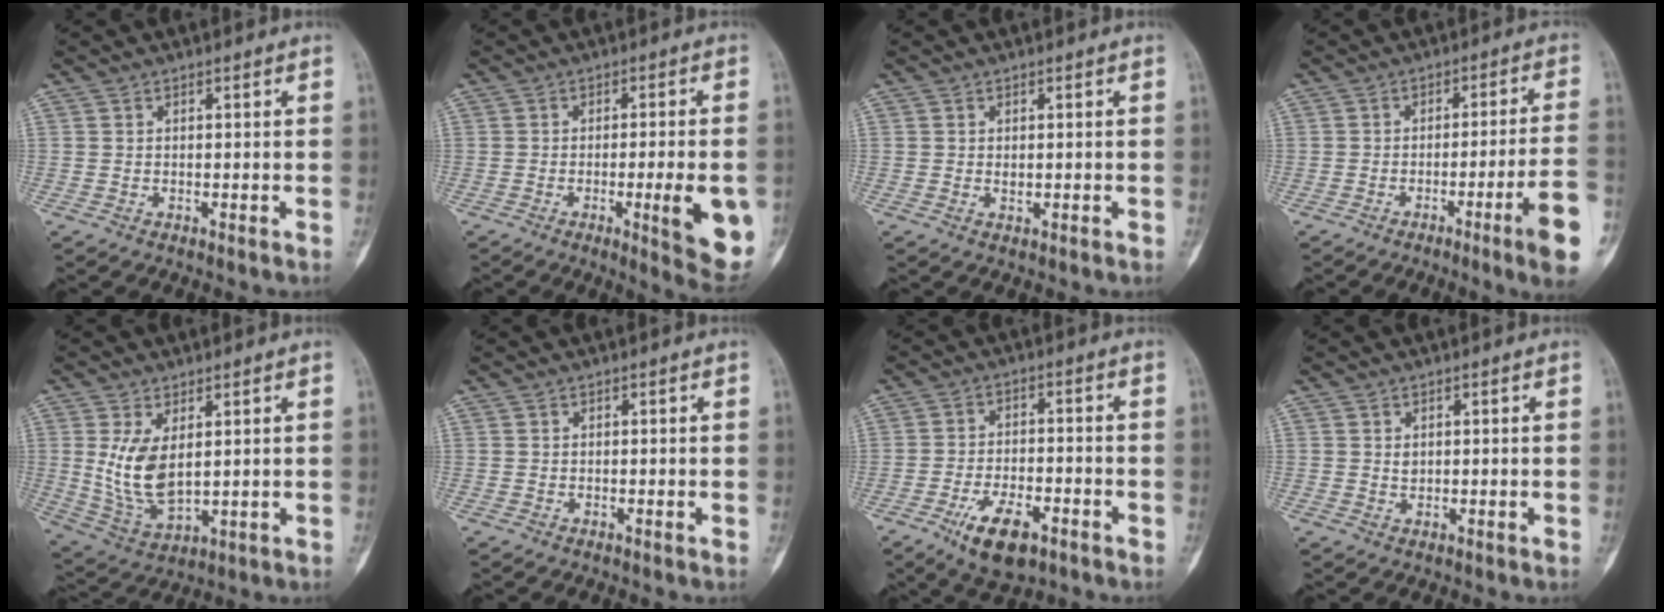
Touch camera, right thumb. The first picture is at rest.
{"total": 11.7, "force": [-3.2, 2.2, 11.1], "torque": [-0.136, -0.009, -0.038]}
{"total": 1.0, "force": [0.0, 0.6, 0.8], "torque": [-0.012, -0.001, 0.002]}
{"total": 11.6, "force": [-5.0, -0.4, 10.4], "torque": [-0.146, 0.015, -0.071]}
{"total": 9.9, "force": [2.0, 5.1, 8.2], "torque": [-0.152, -0.019, 0.058]}
{"total": 0.0}
{"total": 9.6, "force": [-5.3, 4.2, 6.9], "torque": [-0.119, 0.017, -0.084]}
{"total": 1.0, "force": [0.4, 0.8, 0.6], "torque": [-0.005, -0.002, 0.009]}